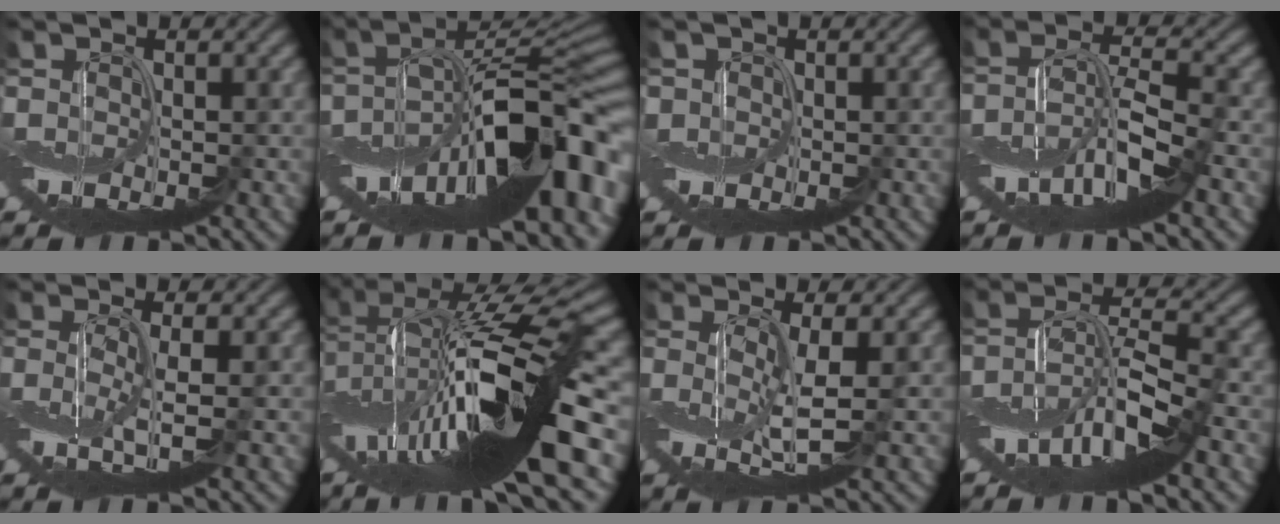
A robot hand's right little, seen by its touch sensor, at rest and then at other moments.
{"total": 16.5, "force": [-4.9, 6.2, 14.5], "torque": [-0.198, 0.021, -0.084]}
{"total": 1.4, "force": [0.2, 1.3, -0.2], "torque": [0.001, 0.000, -0.001]}
{"total": 6.7, "force": [-3.5, 1.5, 5.5], "torque": [-0.102, 0.005, -0.073]}
{"total": 2.2, "force": [-0.3, 0.0, 2.2], "torque": [-0.056, -0.004, -0.007]}
{"total": 17.1, "force": [-2.1, 4.3, 16.5], "torque": [-0.284, 0.018, -0.049]}
{"total": 3.2, "force": [-0.2, 0.4, 3.1], "torque": [-0.072, -0.006, -0.005]}
{"total": 8.3, "force": [-4.5, 2.0, 6.7], "torque": [-0.122, 0.005, -0.090]}